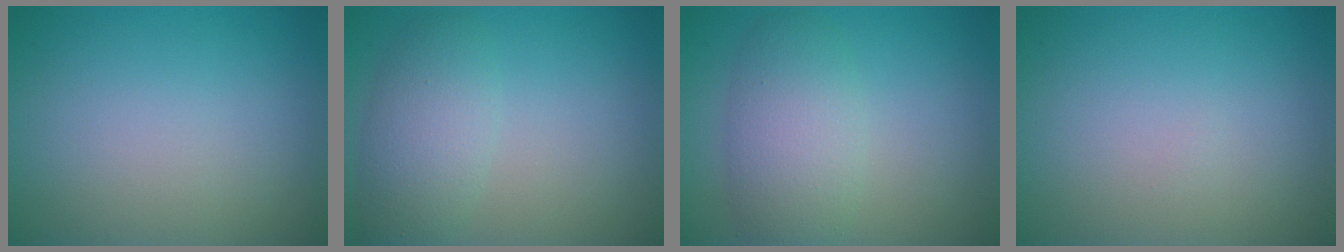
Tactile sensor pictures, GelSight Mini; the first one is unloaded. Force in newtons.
{"total": 3.9, "press": 3.9, "slide": 0.3}
{"total": 4.8, "press": 4.8, "slide": 0.3}
{"total": 0.0}